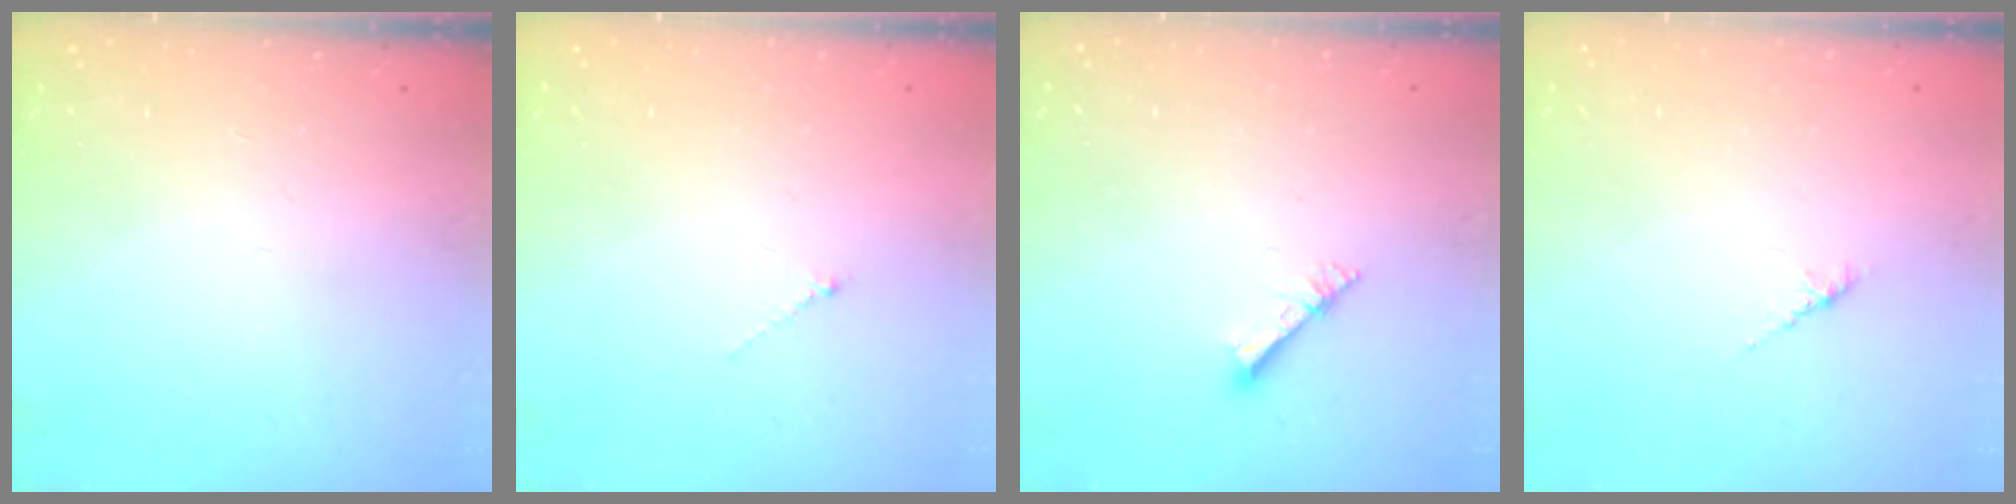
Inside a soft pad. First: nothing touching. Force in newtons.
{"total": 0.0}
{"total": 3.4, "press": 3.4, "slide": 0.3}
{"total": 1.5, "press": 1.4, "slide": 0.5}